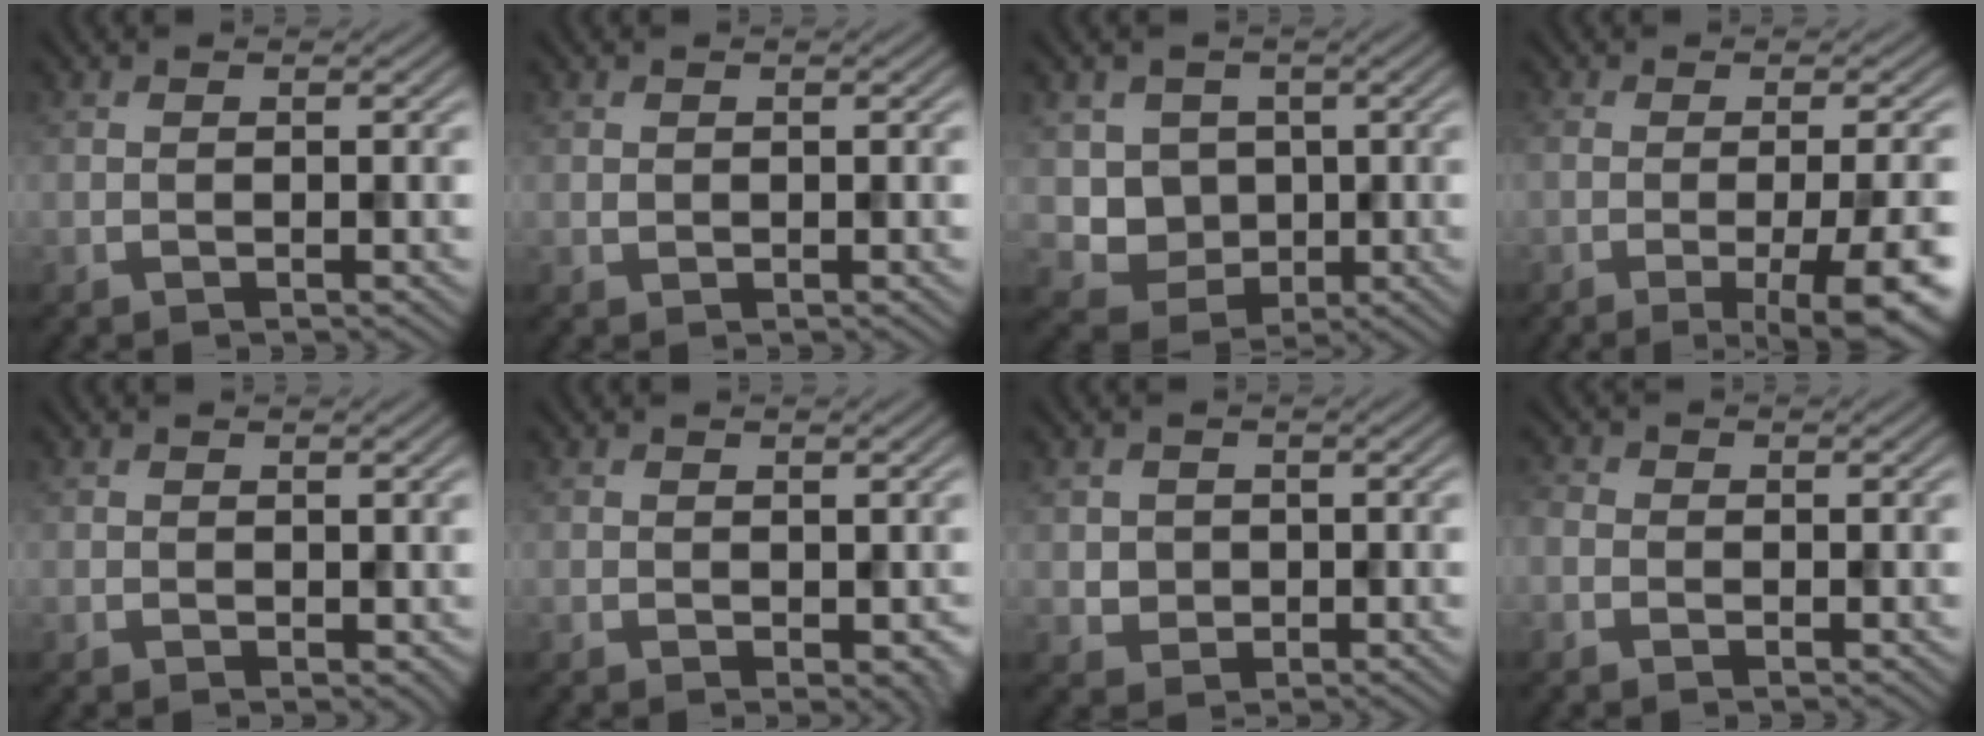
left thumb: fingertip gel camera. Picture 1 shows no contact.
{"total": 0.6, "force": [0.2, 0.5, 0.1], "torque": [-0.004, -0.004, 0.001]}
{"total": 5.0, "force": [0.6, 4.7, 1.5], "torque": [-0.040, -0.014, 0.002]}
{"total": 9.2, "force": [-3.7, 2.2, 8.1], "torque": [-0.109, -0.002, -0.051]}
{"total": 0.6, "force": [0.4, 0.5, 0.1], "torque": [-0.003, -0.006, 0.006]}
{"total": 1.5, "force": [-0.1, 1.0, 1.1], "torque": [-0.019, -0.010, 0.005]}
{"total": 2.1, "force": [0.3, 2.1, 0.3], "torque": [-0.014, -0.008, 0.002]}
{"total": 2.0, "force": [-0.8, 1.8, 0.4], "torque": [-0.016, -0.001, -0.025]}